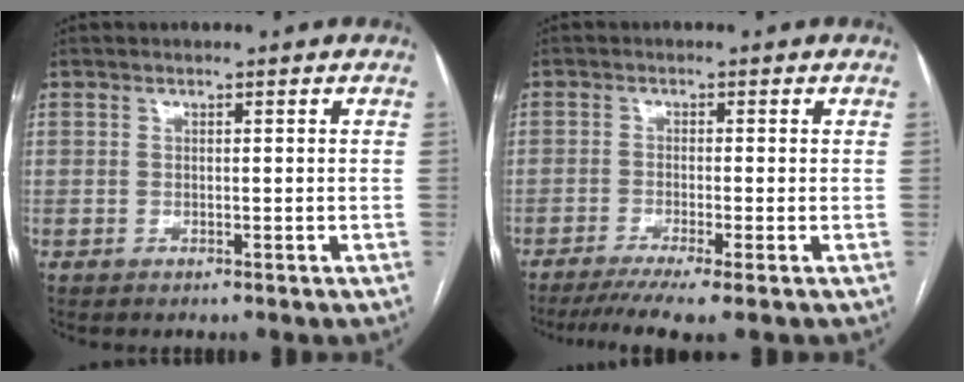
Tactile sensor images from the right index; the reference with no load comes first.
{"total": 6.5, "force": [-4.6, -0.3, 4.6], "torque": [-0.071, -0.011, -0.074]}